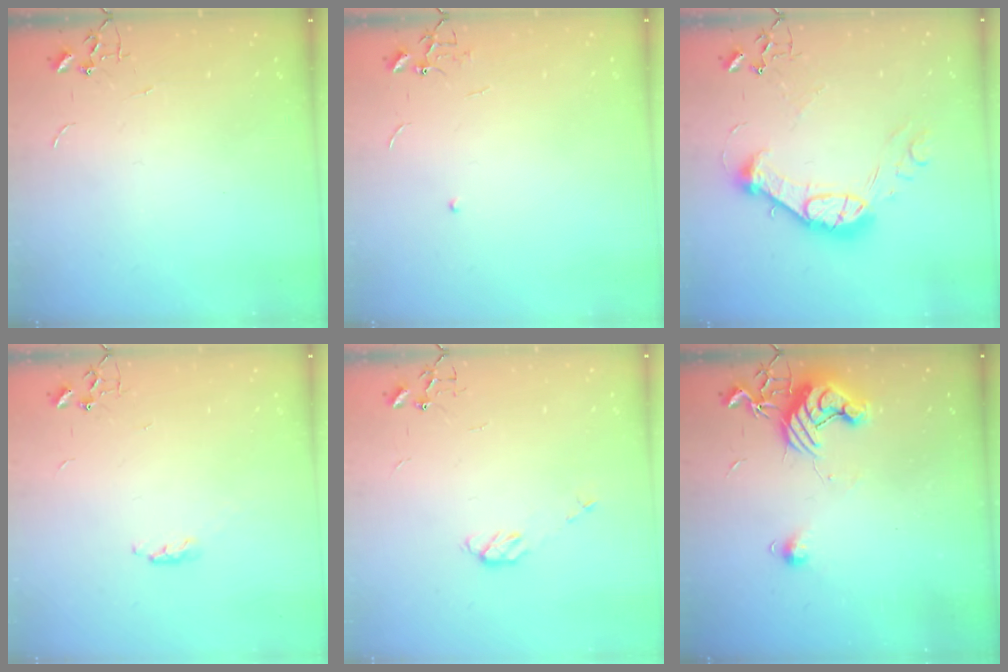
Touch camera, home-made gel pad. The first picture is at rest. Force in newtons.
{"total": 5.2, "press": 5.2, "slide": 0.6}
{"total": 16.1, "press": 16.1, "slide": 1.4}
{"total": 3.4, "press": 3.4, "slide": 0.5}
{"total": 5.1, "press": 5.0, "slide": 0.8}
{"total": 11.3, "press": 11.3, "slide": 0.9}